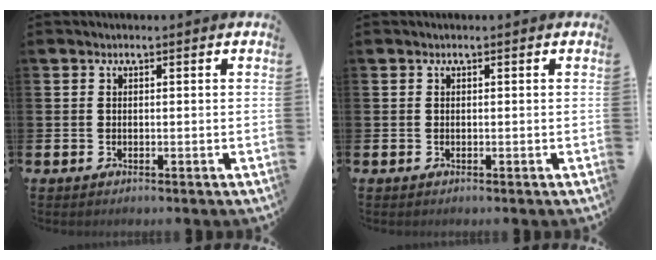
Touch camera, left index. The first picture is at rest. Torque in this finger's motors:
{"motor_torque": [0.00, 0.00, 0.00, 0.00]}